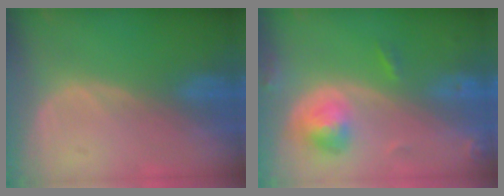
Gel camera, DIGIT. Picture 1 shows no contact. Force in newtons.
{"total": 5.2, "press": 4.9, "slide": 1.8}